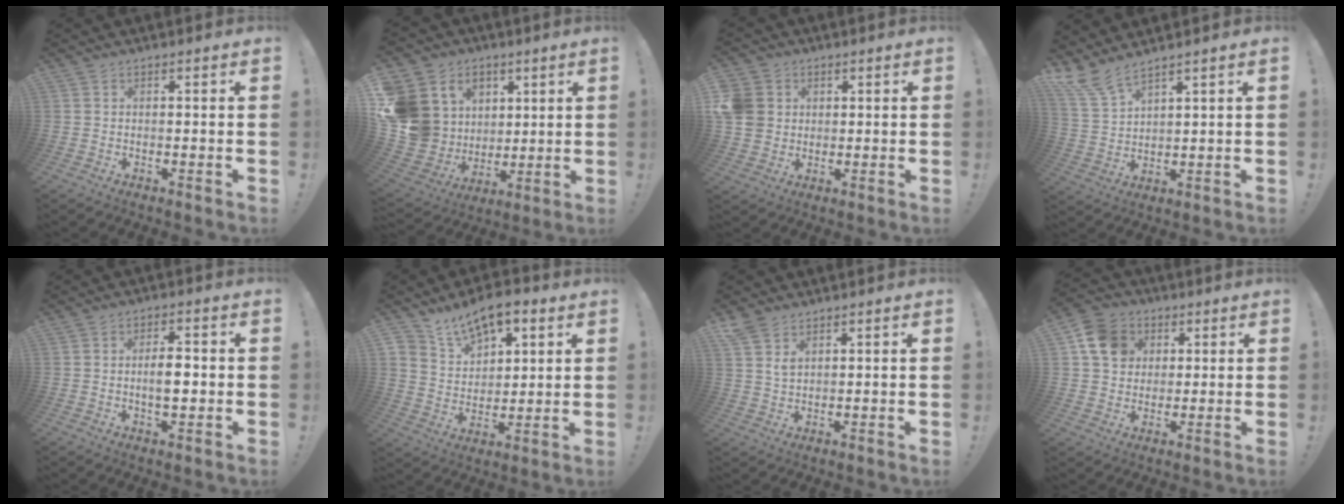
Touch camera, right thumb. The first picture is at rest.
{"total": 16.5, "force": [3.8, 15.0, 5.7], "torque": [-0.109, -0.023, 0.107]}
{"total": 8.3, "force": [1.9, 7.4, 3.3], "torque": [-0.071, -0.006, 0.040]}
{"total": 7.7, "force": [6.5, 1.4, 4.0], "torque": [-0.096, -0.029, 0.126]}
{"total": 6.0, "force": [-0.7, 2.7, 5.2], "torque": [-0.082, 0.004, -0.019]}
{"total": 11.1, "force": [8.1, 6.2, 4.5], "torque": [-0.078, -0.051, 0.155]}
{"total": 4.7, "force": [3.3, 2.4, 2.2], "torque": [-0.038, -0.017, 0.062]}
{"total": 11.3, "force": [3.9, 9.5, 4.6], "torque": [-0.063, -0.007, 0.080]}